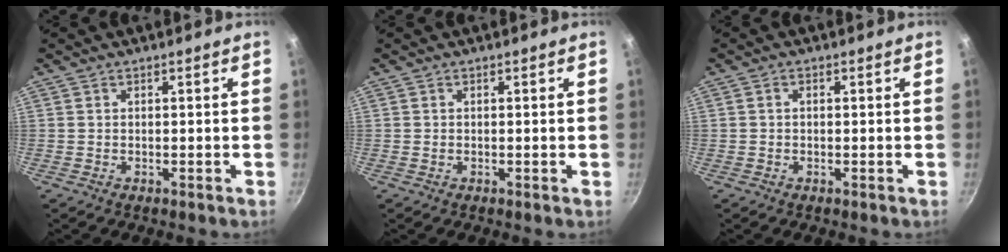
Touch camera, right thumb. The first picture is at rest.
{"total": 0.0}
{"total": 1.0, "force": [0.1, 0.8, 0.6], "torque": [-0.011, 0.005, 0.001]}